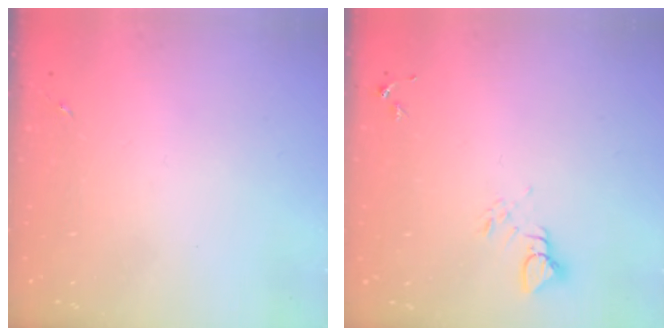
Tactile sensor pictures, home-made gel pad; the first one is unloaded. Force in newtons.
{"total": 3.8, "press": 3.8, "slide": 0.2}